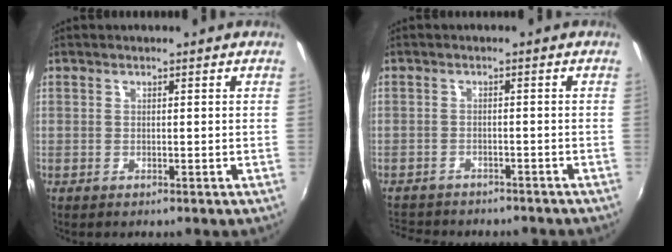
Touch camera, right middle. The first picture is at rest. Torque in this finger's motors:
{"motor_torque": [1.00, -1.14, 0.16, 0.07]}